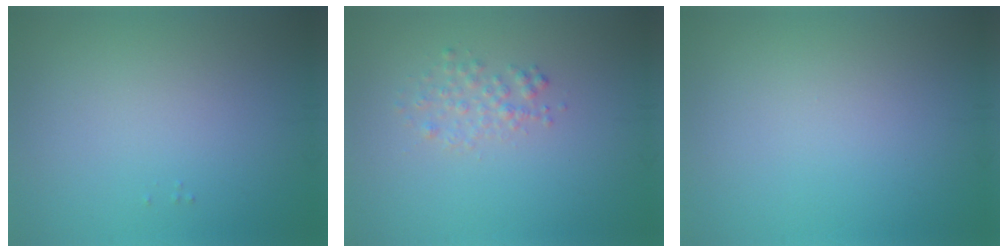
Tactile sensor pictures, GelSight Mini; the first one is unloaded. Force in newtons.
{"total": 1.6, "press": 1.6, "slide": 0.1}
{"total": 0.0}